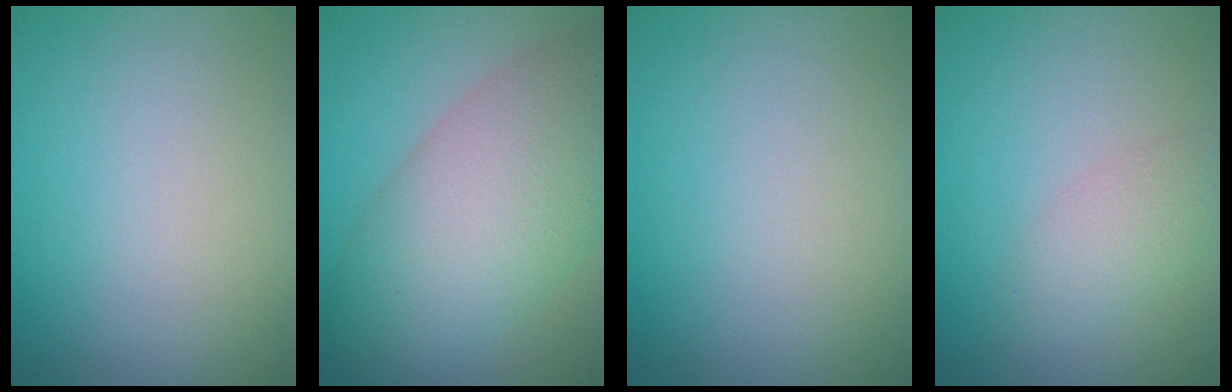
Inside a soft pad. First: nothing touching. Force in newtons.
{"total": 9.8, "press": 9.8, "slide": 0.4}
{"total": 0.0}
{"total": 2.2, "press": 2.2, "slide": 0.1}